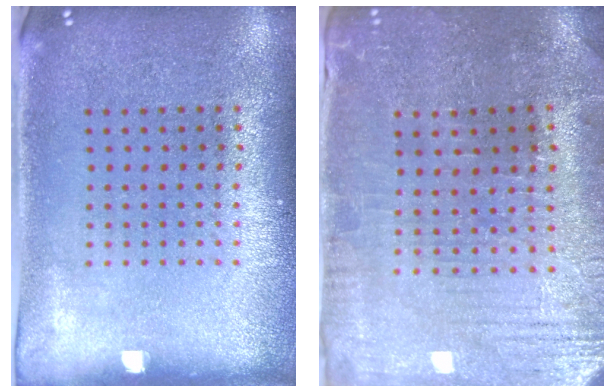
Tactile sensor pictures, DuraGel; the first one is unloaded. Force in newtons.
{"total": 0.9, "press": 0.8, "slide": 0.4}